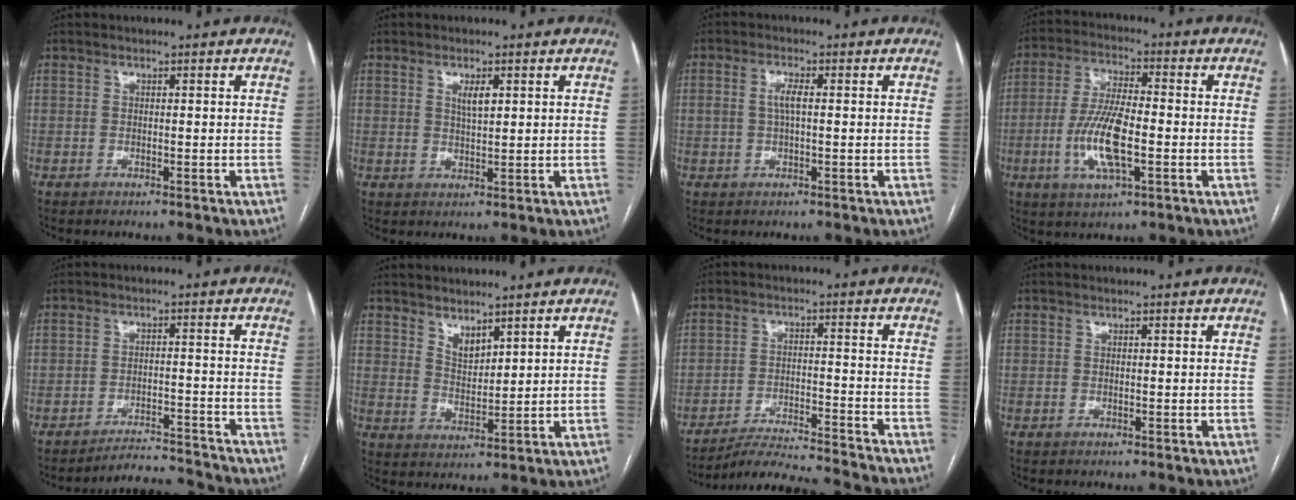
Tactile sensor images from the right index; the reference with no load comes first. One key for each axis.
{"total": 2.6, "fx": 1.1, "fy": 0.7, "fz": 2.2, "tx": -0.041, "ty": -0.002, "tz": 0.021}
{"total": 2.5, "fx": 0.2, "fy": 0.6, "fz": 2.5, "tx": -0.051, "ty": 0.005, "tz": 0.005}
{"total": 10.4, "fx": -2.6, "fy": 2.4, "fz": 9.8, "tx": -0.204, "ty": -0.004, "tz": -0.046}
{"total": 7.0, "fx": -7.0, "fy": -0.8, "fz": -0.7, "tx": 0.008, "ty": 0.007, "tz": -0.111}
{"total": 3.7, "fx": 2.9, "fy": 1.4, "fz": 1.7, "tx": -0.032, "ty": -0.008, "tz": 0.063}
{"total": 13.6, "fx": -13.2, "fy": -1.2, "fz": 3.1, "tx": -0.037, "ty": -0.010, "tz": -0.201}
{"total": 0.0}